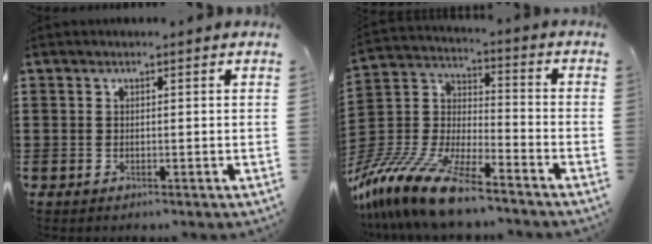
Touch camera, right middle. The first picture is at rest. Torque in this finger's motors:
{"motor_torque": [2.14, 0.00, 1.05, 0.21]}